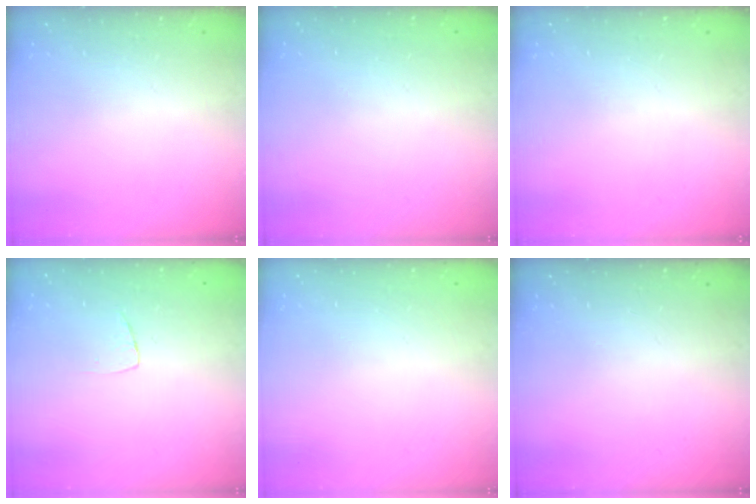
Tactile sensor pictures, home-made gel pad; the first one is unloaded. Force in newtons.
{"total": 0.0}
{"total": 0.0}
{"total": 3.8, "press": 3.7, "slide": 0.3}
{"total": 0.0}
{"total": 0.0}